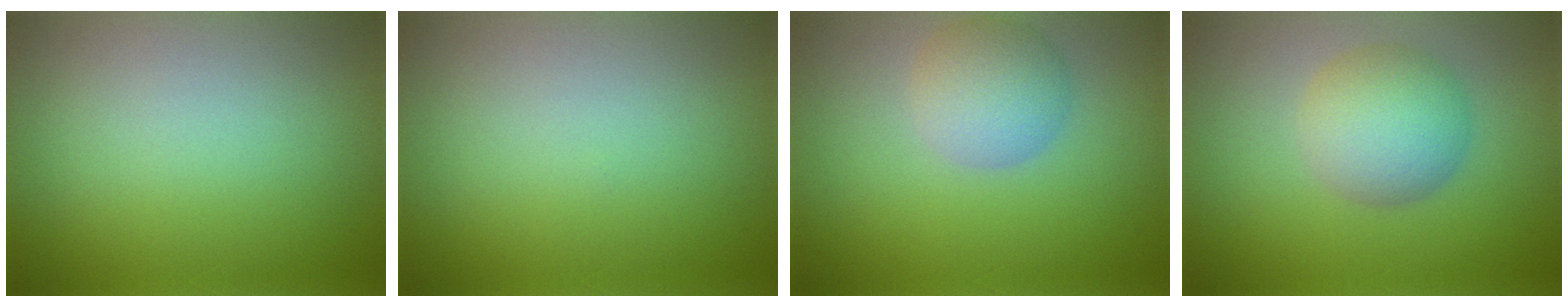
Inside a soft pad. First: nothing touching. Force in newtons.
{"total": 0.0}
{"total": 3.7, "press": 3.7, "slide": 0.2}
{"total": 4.7, "press": 4.7, "slide": 0.2}